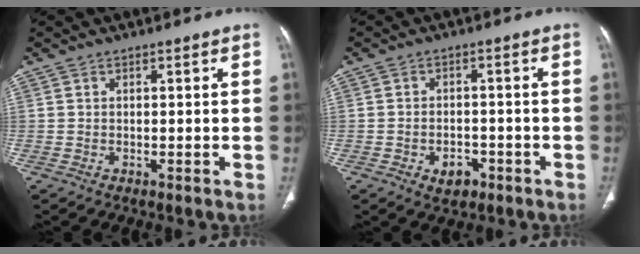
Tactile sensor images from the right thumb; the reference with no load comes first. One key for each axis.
{"total": 4.3, "fx": -2.1, "fy": 2.9, "fz": 2.3, "tx": -0.021, "ty": 0.014, "tz": -0.026}